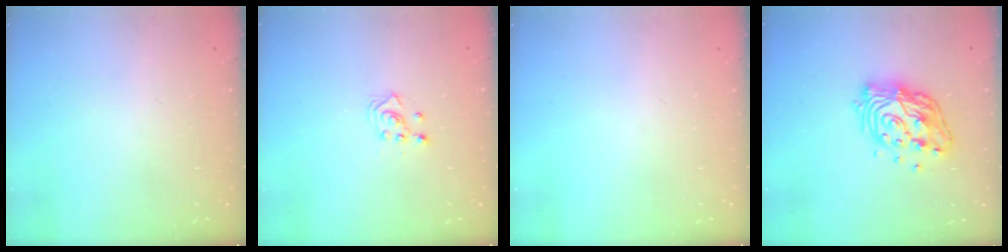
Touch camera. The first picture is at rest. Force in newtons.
{"total": 2.5, "press": 2.3, "slide": 1.0}
{"total": 0.0}
{"total": 18.0, "press": 17.9, "slide": 1.6}